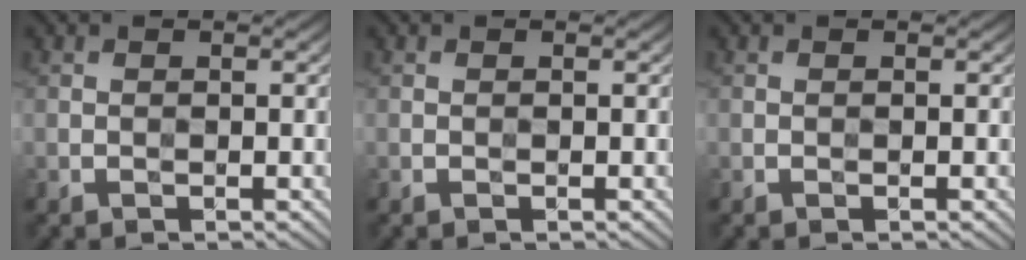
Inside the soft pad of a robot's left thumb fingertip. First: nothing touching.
{"total": 0.0}
{"total": 0.0}